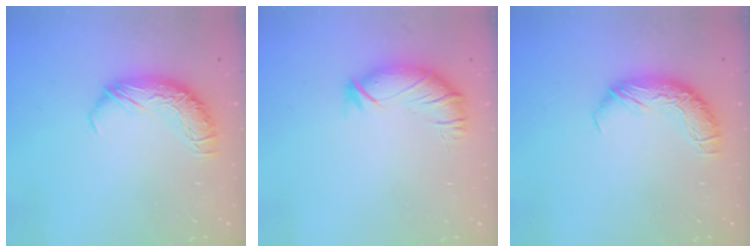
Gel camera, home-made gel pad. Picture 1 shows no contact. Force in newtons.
{"total": 3.2, "press": 2.5, "slide": 2.0}
{"total": 0.0}